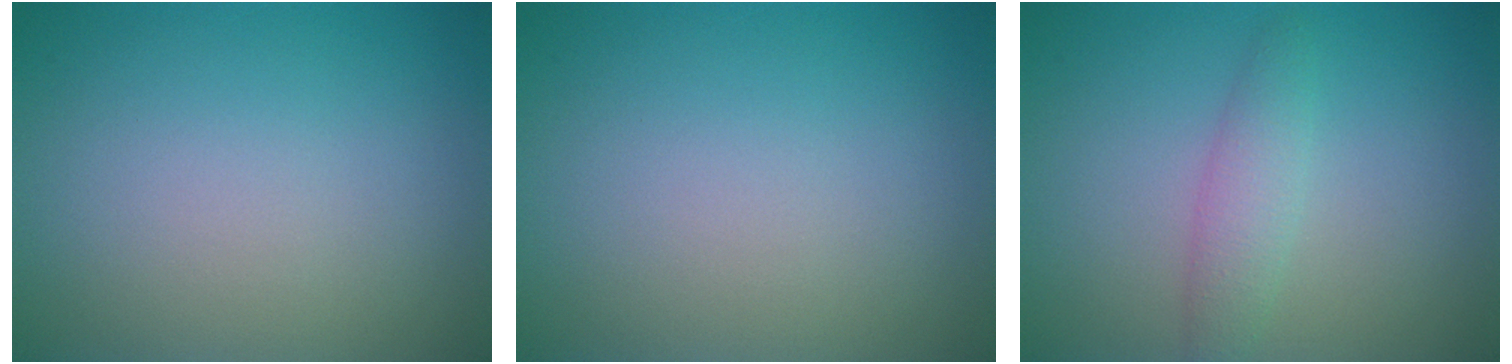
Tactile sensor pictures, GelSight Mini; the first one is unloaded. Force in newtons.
{"total": 0.0}
{"total": 2.2, "press": 2.2, "slide": 0.0}